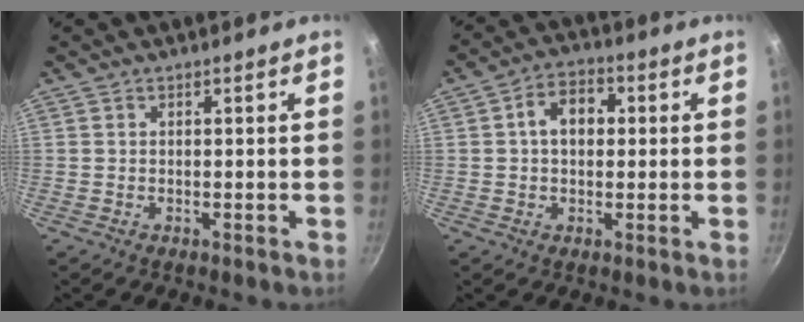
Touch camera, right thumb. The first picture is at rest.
{"total": 7.1, "force": [1.0, 5.1, 4.9], "torque": [-0.051, 0.017, 0.005]}